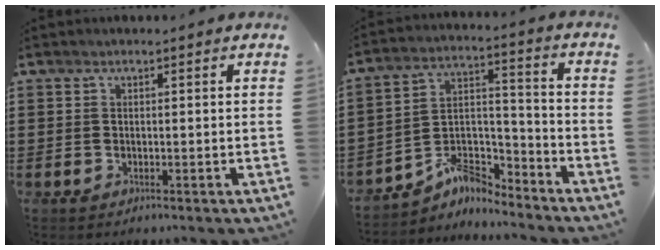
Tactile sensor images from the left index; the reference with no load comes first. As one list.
[{"total": 8.0, "force": [-7.1, 2.8, 2.3], "torque": [-0.046, 0.019, -0.139]}]